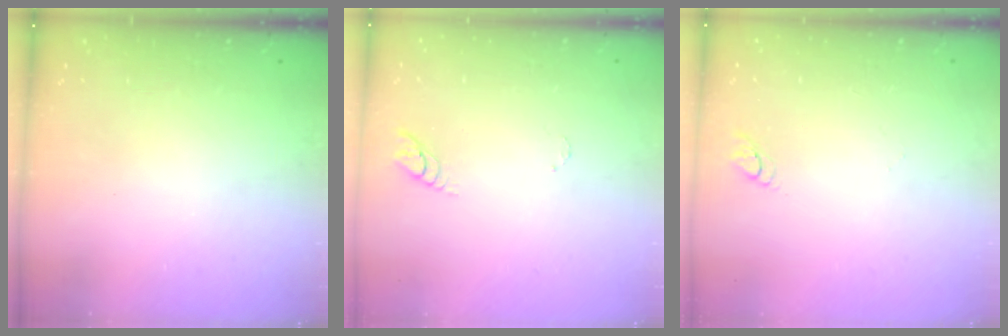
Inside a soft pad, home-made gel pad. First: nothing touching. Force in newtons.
{"total": 3.3, "press": 3.3, "slide": 0.3}
{"total": 2.9, "press": 2.8, "slide": 0.3}